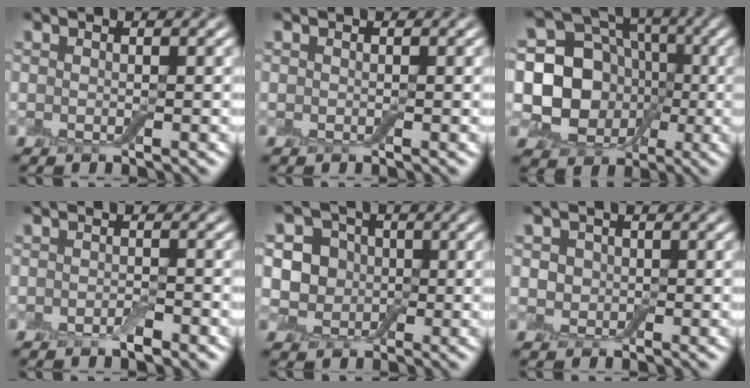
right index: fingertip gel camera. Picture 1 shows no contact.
{"total": 0.0}
{"total": 13.3, "force": [-0.2, 11.8, 6.1], "torque": [-0.126, 0.021, -0.031]}
{"total": 1.5, "force": [-0.8, 0.6, 1.1], "torque": [-0.018, -0.003, -0.014]}
{"total": 5.1, "force": [0.4, 4.6, 2.2], "torque": [-0.026, 0.012, -0.016]}
{"total": 2.4, "force": [0.6, 2.1, 1.0], "torque": [-0.015, 0.006, 0.002]}